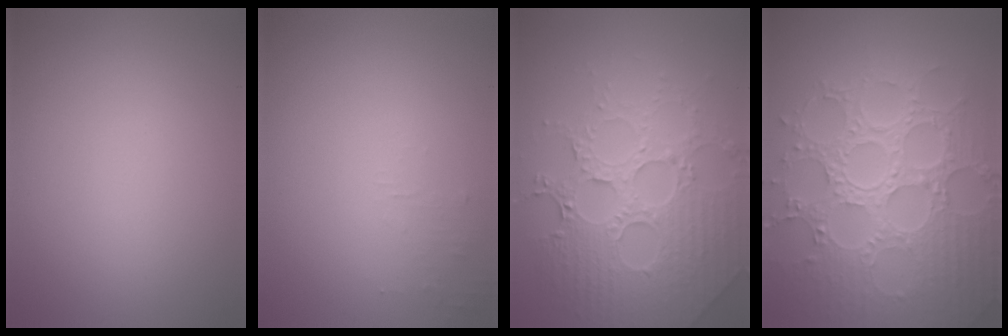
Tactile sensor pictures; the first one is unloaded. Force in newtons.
{"total": 0.9, "press": 0.9, "slide": 0.1}
{"total": 7.6, "press": 5.6, "slide": 5.1}
{"total": 8.9, "press": 6.5, "slide": 6.1}